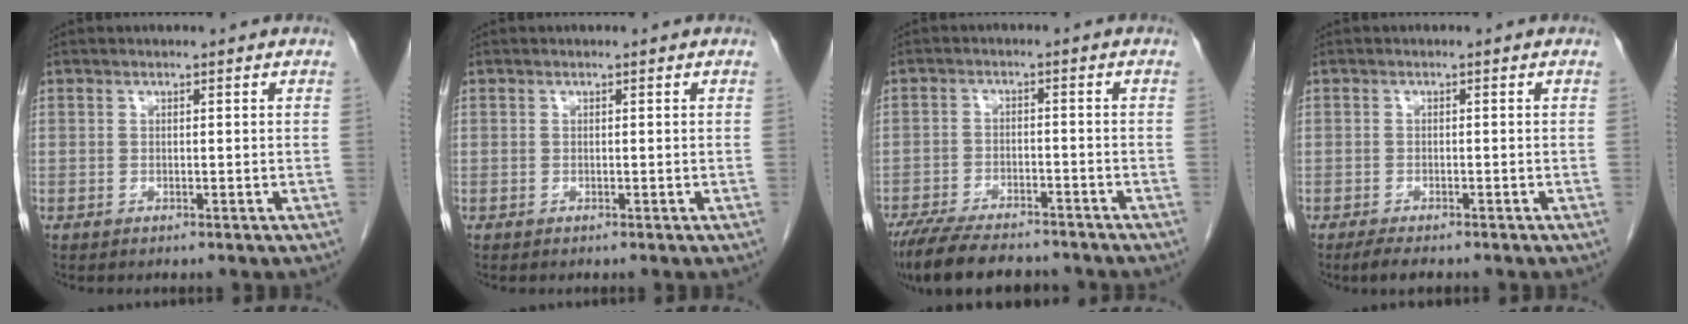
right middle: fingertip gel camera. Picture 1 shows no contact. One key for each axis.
{"total": 0.0}
{"total": 13.7, "fx": -11.7, "fy": 3.5, "fz": 6.2, "tx": -0.118, "ty": -0.010, "tz": -0.178}
{"total": 3.1, "fx": -2.4, "fy": 0.8, "fz": 1.7, "tx": -0.034, "ty": -0.008, "tz": -0.036}